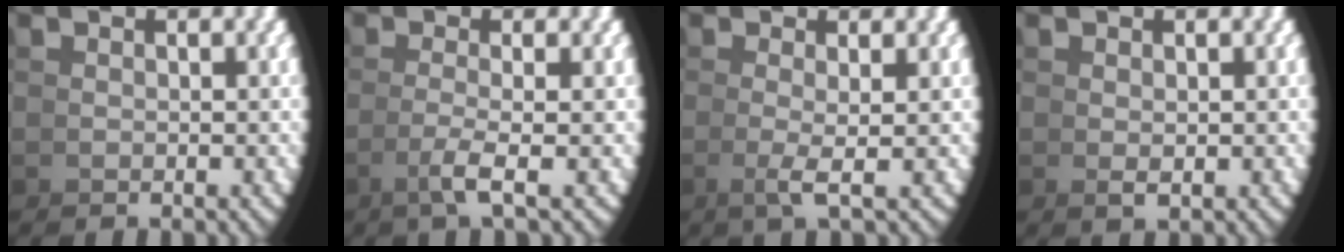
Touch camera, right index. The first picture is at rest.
{"total": 2.3, "force": [-0.5, -0.9, 2.1], "torque": [-0.043, -0.005, -0.005]}
{"total": 1.9, "force": [0.1, -0.5, 1.8], "torque": [-0.043, -0.009, 0.005]}
{"total": 0.7, "force": [0.5, -0.3, 0.3], "torque": [-0.007, -0.003, 0.016]}